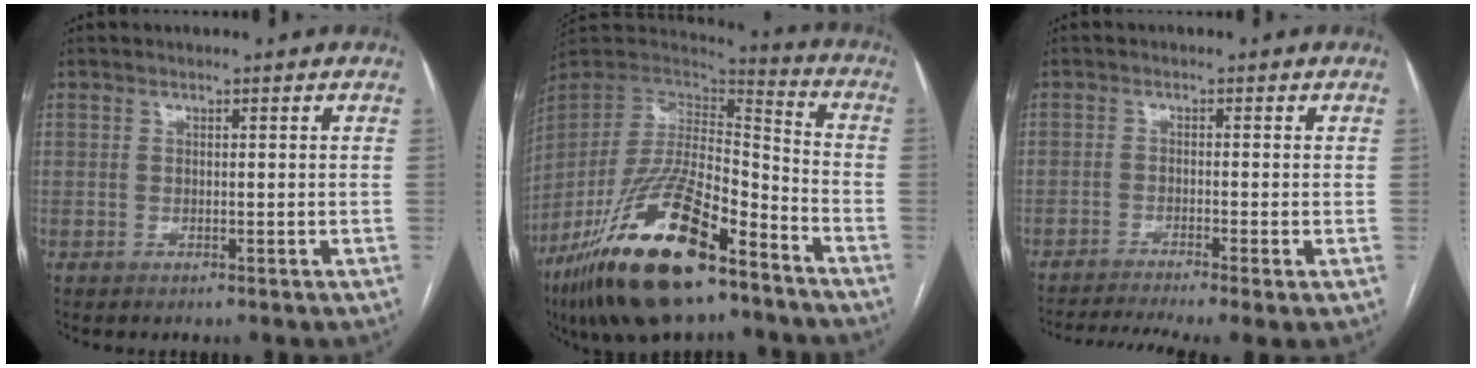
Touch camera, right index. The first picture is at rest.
{"total": 24.6, "force": [-15.6, 7.3, 17.6], "torque": [-0.343, -0.025, -0.273]}
{"total": 9.1, "force": [-7.0, -0.1, 5.8], "torque": [-0.088, -0.011, -0.110]}